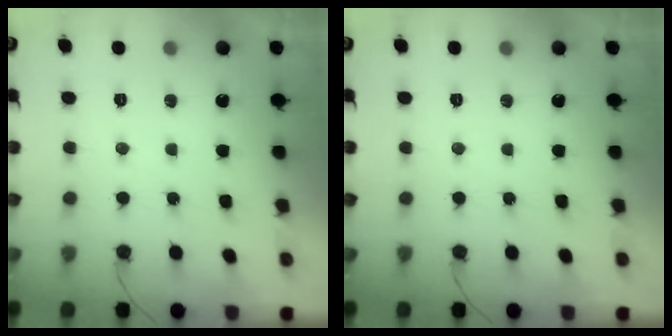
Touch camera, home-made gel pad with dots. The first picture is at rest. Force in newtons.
{"total": 0.0}